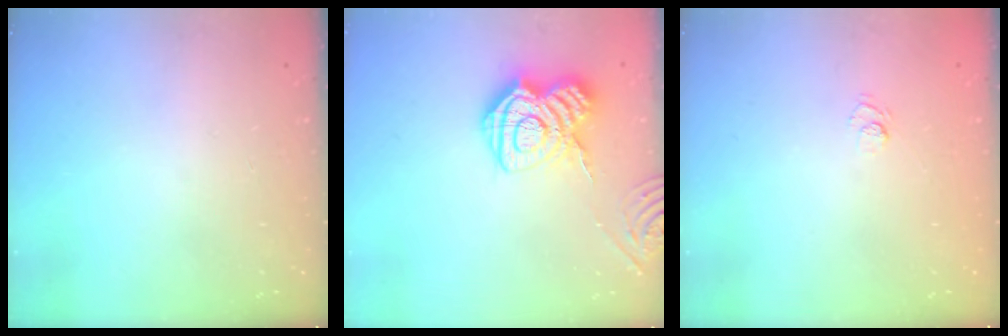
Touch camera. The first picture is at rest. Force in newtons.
{"total": 13.3, "press": 13.3, "slide": 0.8}
{"total": 4.5, "press": 4.3, "slide": 1.2}